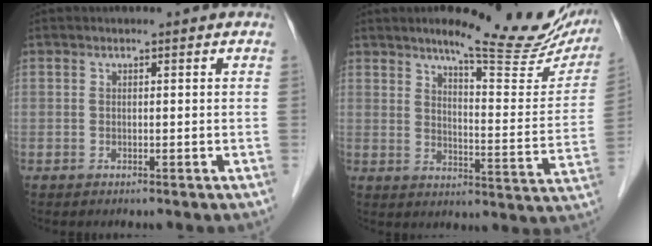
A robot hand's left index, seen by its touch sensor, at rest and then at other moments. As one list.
[{"total": 19.0, "force": [15.1, 3.6, 10.9], "torque": [-0.129, -0.025, 0.187]}]